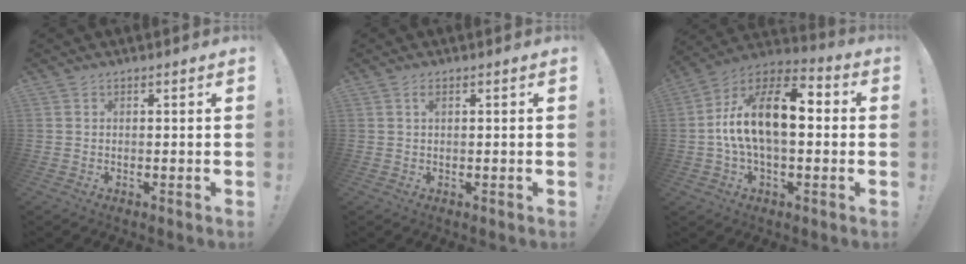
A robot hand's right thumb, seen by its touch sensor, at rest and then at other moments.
{"total": 1.3, "force": [0.4, 0.5, 1.1], "torque": [-0.024, 0.002, 0.006]}
{"total": 18.5, "force": [1.3, 9.1, 16.0], "torque": [-0.288, 0.009, 0.018]}